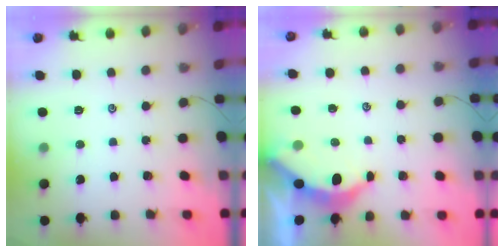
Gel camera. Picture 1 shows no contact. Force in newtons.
{"total": 3.7, "press": 3.6, "slide": 0.5}